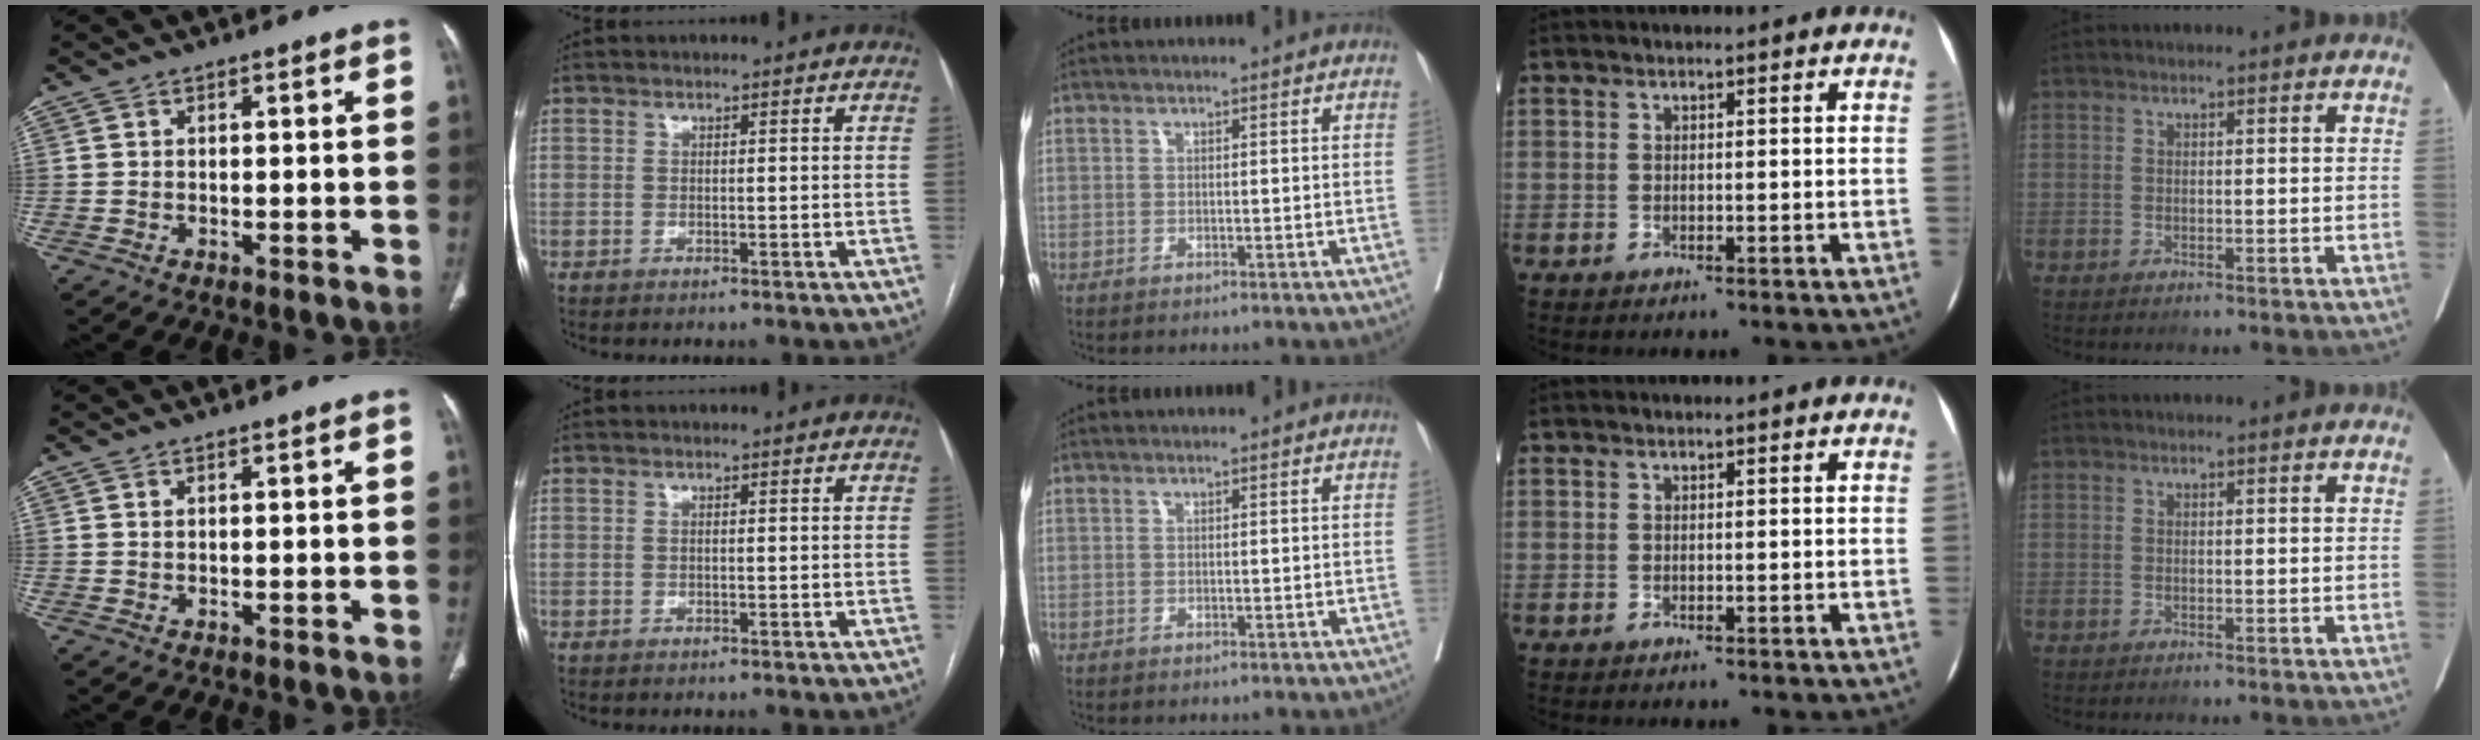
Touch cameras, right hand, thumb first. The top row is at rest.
{"thumb": {"total": 0.5, "force": [0.5, 0.0, 0.2], "torque": [-0.005, -0.003, 0.009]}}